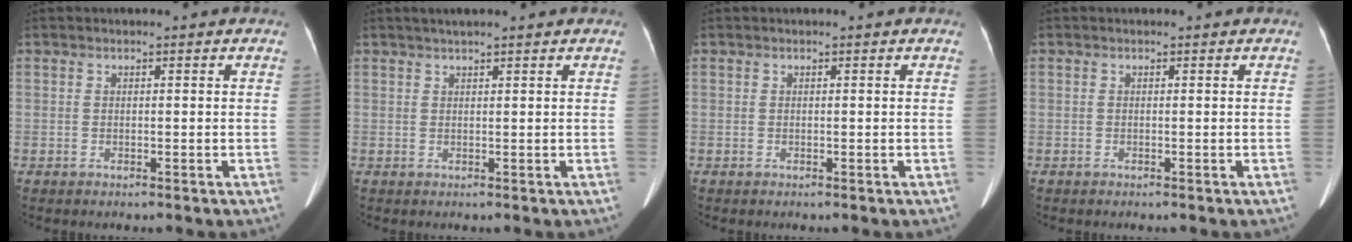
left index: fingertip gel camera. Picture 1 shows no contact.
{"total": 3.3, "force": [2.6, -0.1, 1.9], "torque": [-0.025, 0.023, 0.043]}
{"total": 0.0}
{"total": 0.0}